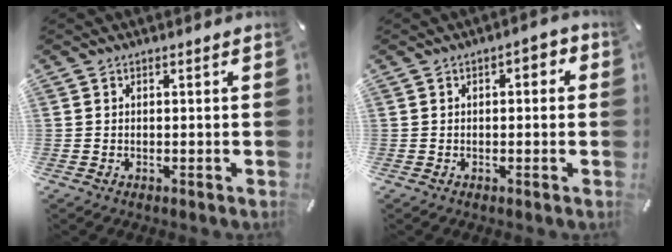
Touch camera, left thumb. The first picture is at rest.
{"total": 2.3, "force": [-0.6, 1.2, 1.8], "torque": [-0.026, 0.008, -0.016]}